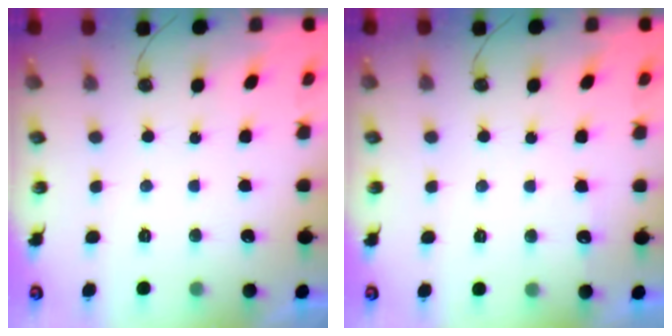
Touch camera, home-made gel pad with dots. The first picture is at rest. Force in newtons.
{"total": 4.4, "press": 4.4, "slide": 0.4}